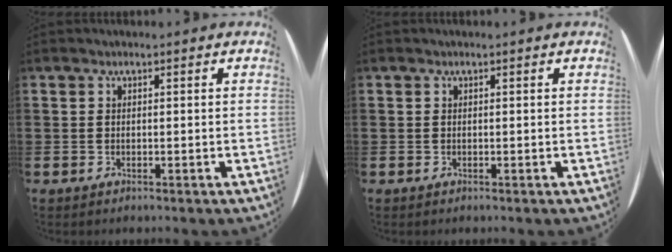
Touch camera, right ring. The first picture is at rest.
{"total": 0.0}